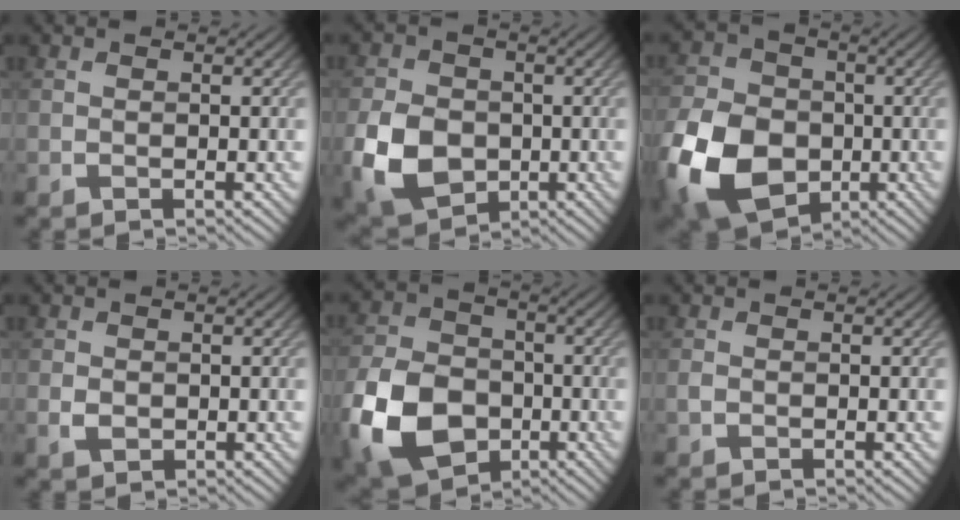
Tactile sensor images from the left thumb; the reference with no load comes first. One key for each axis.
{"total": 9.8, "fx": -2.7, "fy": 7.4, "fz": 5.9, "tx": -0.148, "ty": -0.019, "tz": -0.062}
{"total": 15.9, "fx": -5.3, "fy": 11.6, "fz": 9.5, "tx": -0.253, "ty": -0.038, "tz": -0.104}
{"total": 1.8, "fx": -0.2, "fy": 1.5, "fz": 0.9, "tx": -0.020, "ty": -0.006, "tz": -0.004}
{"total": 14.3, "fx": -5.1, "fy": 10.3, "fz": 8.4, "tx": -0.219, "ty": -0.039, "tz": -0.105}
{"total": 0.8, "fx": -0.3, "fy": 0.6, "fz": 0.4, "tx": -0.012, "ty": -0.002, "tz": -0.007}